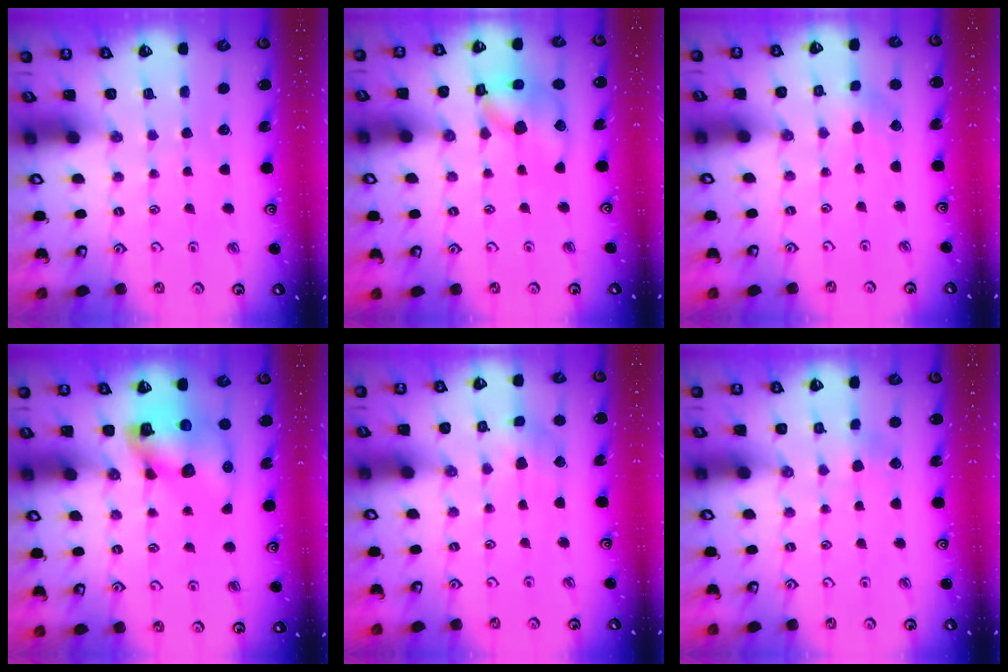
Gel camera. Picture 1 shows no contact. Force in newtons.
{"total": 13.6, "press": 13.5, "slide": 2.1}
{"total": 2.1, "press": 2.1, "slide": 0.2}
{"total": 12.4, "press": 12.3, "slide": 2.0}
{"total": 3.7, "press": 3.7, "slide": 0.5}
{"total": 3.0, "press": 3.0, "slide": 0.1}